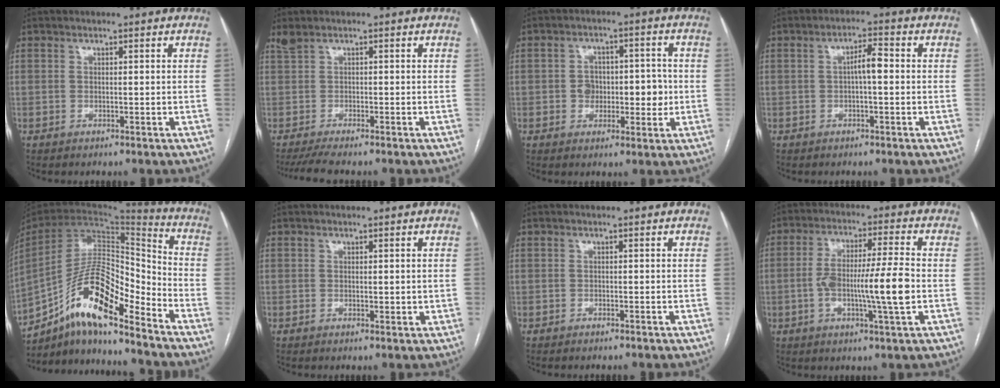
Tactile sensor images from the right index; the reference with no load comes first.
{"total": 3.4, "force": [-1.6, 1.1, 2.8], "torque": [-0.079, 0.000, -0.029]}
{"total": 6.8, "force": [-0.6, 4.4, 5.1], "torque": [-0.058, 0.021, -0.003]}
{"total": 3.4, "force": [-0.1, 0.7, 3.3], "torque": [-0.054, 0.010, -0.002]}
{"total": 17.6, "force": [-12.0, 3.6, 12.3], "torque": [-0.241, 0.016, -0.216]}
{"total": 1.3, "force": [0.3, 0.6, 1.1], "torque": [-0.016, -0.005, 0.007]}
{"total": 0.0}
{"total": 11.2, "force": [-1.7, 0.5, 11.0], "torque": [-0.199, 0.005, -0.034]}